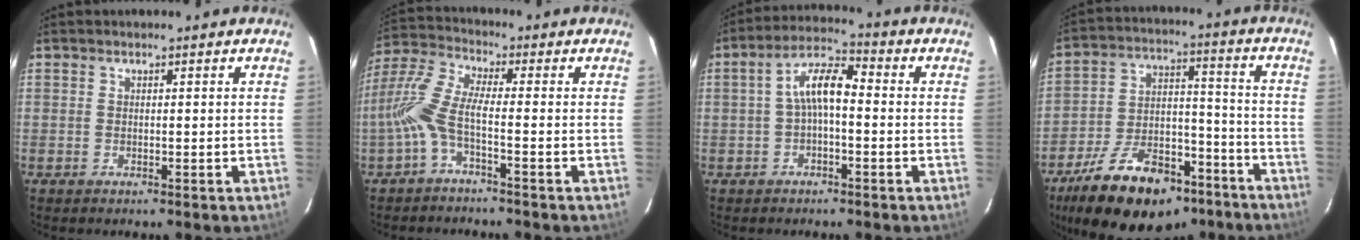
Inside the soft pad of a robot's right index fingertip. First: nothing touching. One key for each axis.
{"total": 7.3, "fx": -2.5, "fy": 0.9, "fz": 6.7, "tx": -0.168, "ty": 0.012, "tz": -0.056}
{"total": 6.7, "fx": -0.9, "fy": 2.7, "fz": 6.1, "tx": -0.125, "ty": 0.025, "tz": -0.018}
{"total": 21.2, "fx": -14.7, "fy": 10.7, "fz": 11.0, "tx": -0.206, "ty": 0.027, "tz": -0.219}